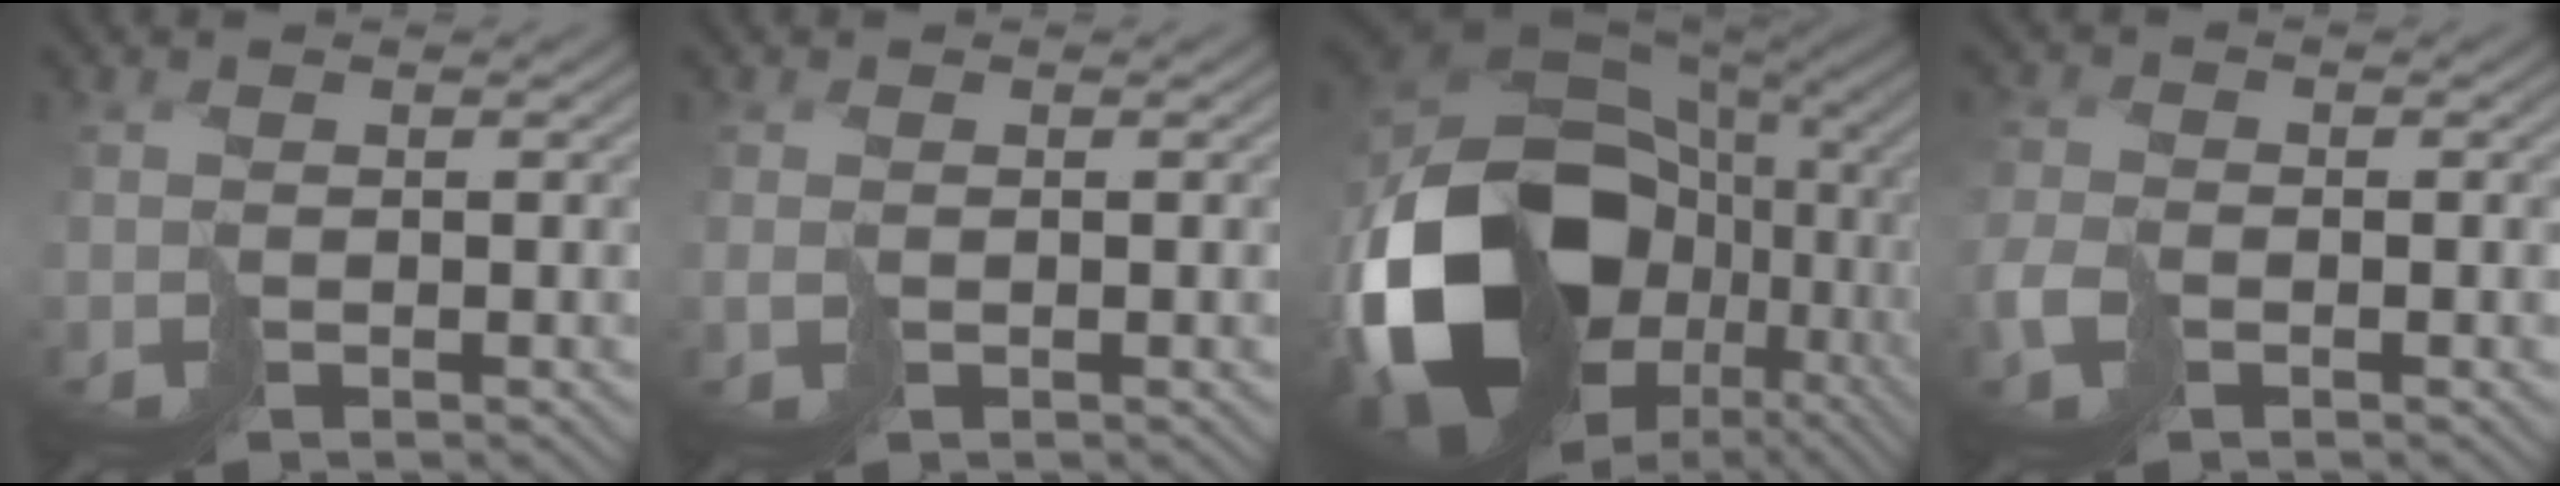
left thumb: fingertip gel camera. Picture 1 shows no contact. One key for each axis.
{"total": 0.7, "fx": 0.3, "fy": 0.2, "fz": 0.7, "tx": -0.012, "ty": -0.005, "tz": 0.009}
{"total": 20.1, "fx": -2.3, "fy": 15.3, "fz": 12.8, "tx": -0.310, "ty": -0.043, "tz": -0.007}
{"total": 3.3, "fx": -1.3, "fy": 2.2, "fz": 2.0, "tx": -0.055, "ty": -0.011, "tz": -0.030}